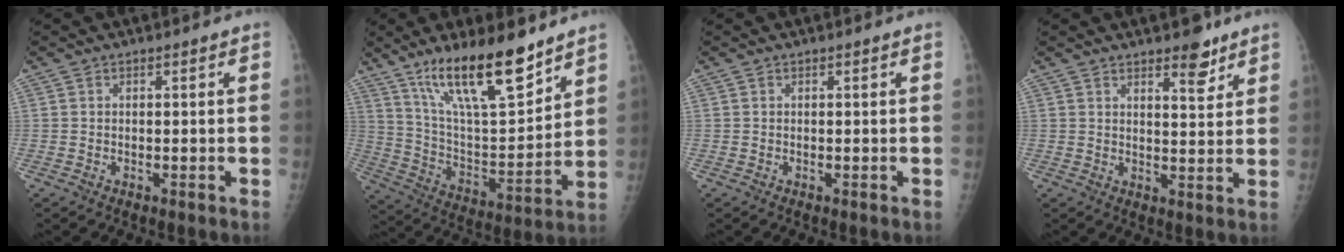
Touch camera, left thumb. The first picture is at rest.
{"total": 19.8, "force": [13.7, 5.4, 13.1], "torque": [-0.193, -0.079, 0.248]}
{"total": 0.0}
{"total": 5.3, "force": [3.8, 1.9, 3.2], "torque": [-0.028, -0.026, 0.053]}